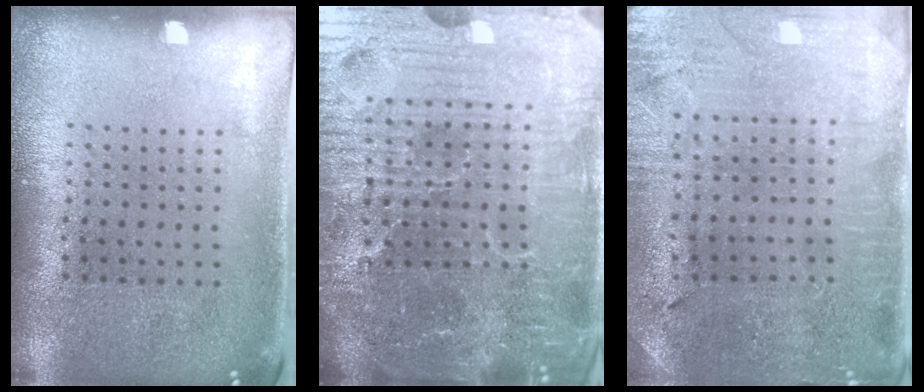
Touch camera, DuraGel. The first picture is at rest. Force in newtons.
{"total": 6.6, "press": 6.1, "slide": 2.7}
{"total": 0.7, "press": 0.6, "slide": 0.3}